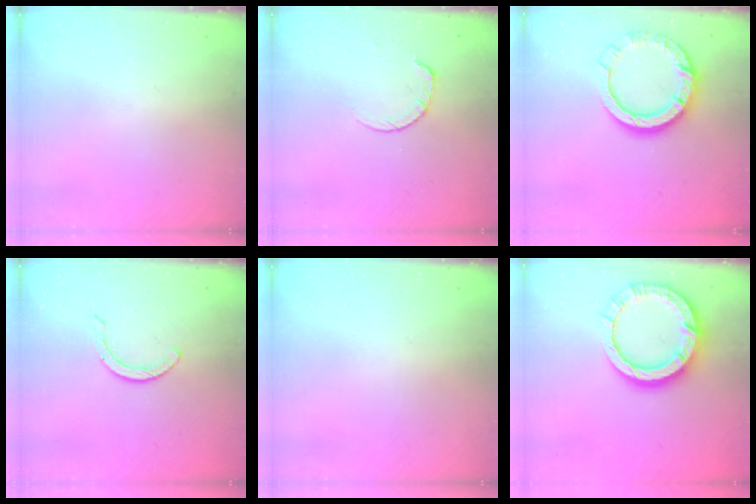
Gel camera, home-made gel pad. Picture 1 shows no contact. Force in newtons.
{"total": 5.9, "press": 5.9, "slide": 0.5}
{"total": 13.4, "press": 13.4, "slide": 1.4}
{"total": 3.1, "press": 3.0, "slide": 0.3}
{"total": 2.6, "press": 2.6, "slide": 0.2}
{"total": 15.1, "press": 15.0, "slide": 1.5}